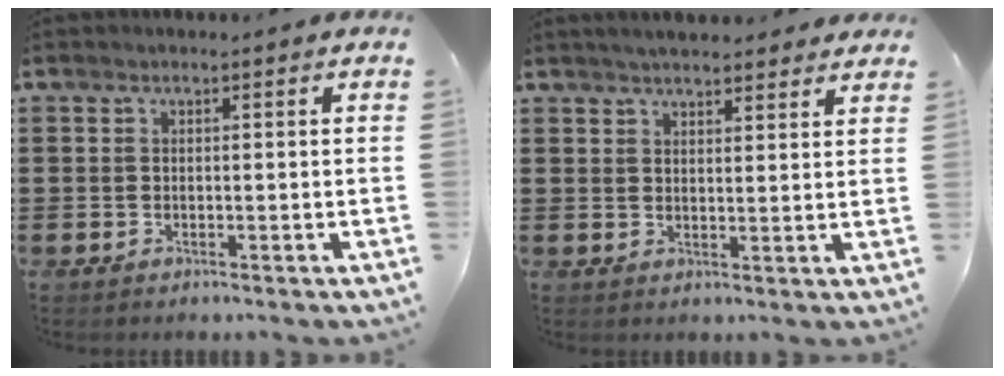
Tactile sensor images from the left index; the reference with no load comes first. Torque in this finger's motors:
{"motor_torque": [1.20, -0.94, 0.24, 0.10]}